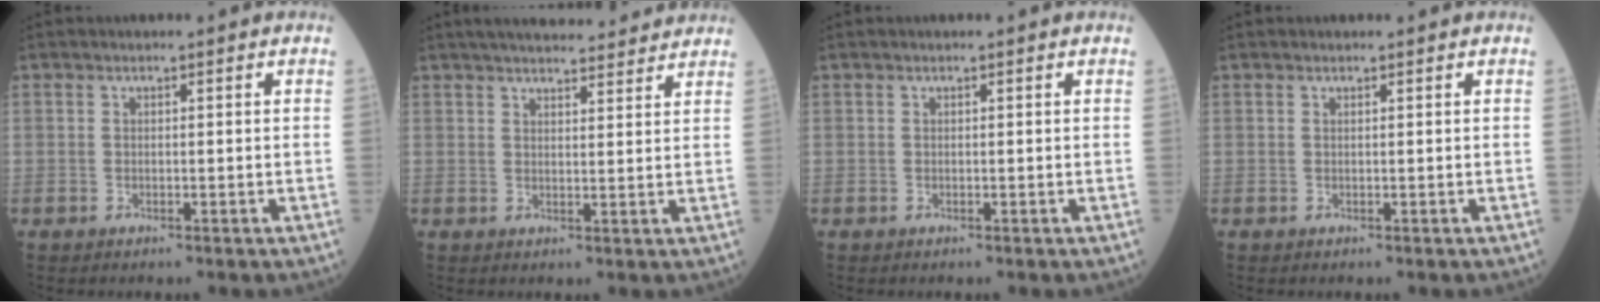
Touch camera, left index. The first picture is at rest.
{"total": 13.6, "force": [12.5, 2.1, 5.0], "torque": [-0.070, 0.026, 0.165]}
{"total": 0.0}
{"total": 0.0}